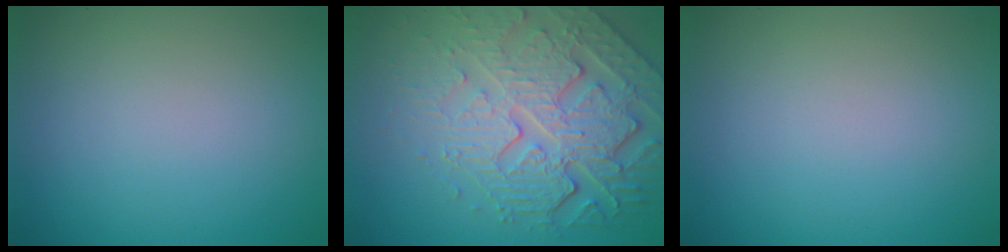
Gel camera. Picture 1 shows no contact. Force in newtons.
{"total": 6.8, "press": 5.5, "slide": 4.0}
{"total": 0.0}